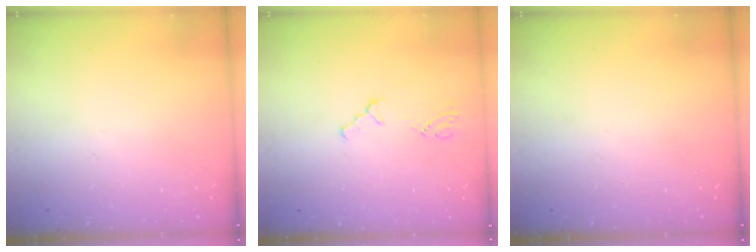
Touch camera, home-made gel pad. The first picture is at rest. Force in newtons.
{"total": 0.8, "press": 0.7, "slide": 0.2}
{"total": 0.0}